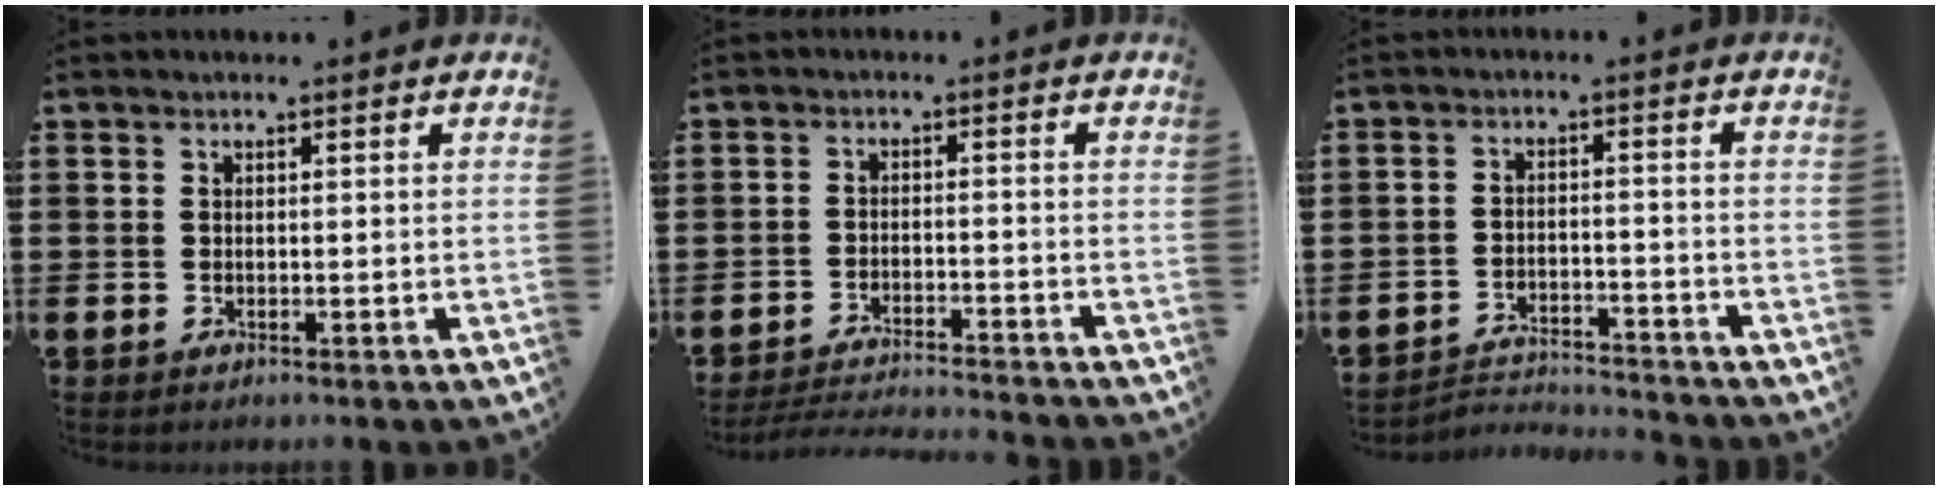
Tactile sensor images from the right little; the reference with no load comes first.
{"total": 3.0, "force": [-2.9, -0.2, 0.4], "torque": [-0.006, 0.000, -0.062]}
{"total": 2.9, "force": [-2.9, 0.2, -0.1], "torque": [-0.006, 0.001, -0.065]}